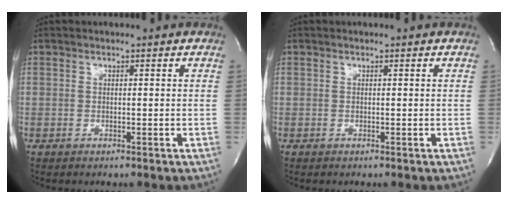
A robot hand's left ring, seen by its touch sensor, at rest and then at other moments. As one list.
[{"total": 0.0}]